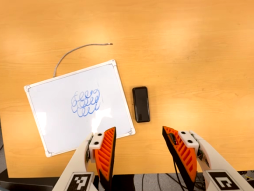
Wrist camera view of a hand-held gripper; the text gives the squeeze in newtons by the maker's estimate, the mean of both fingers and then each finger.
{"total": 0.0}